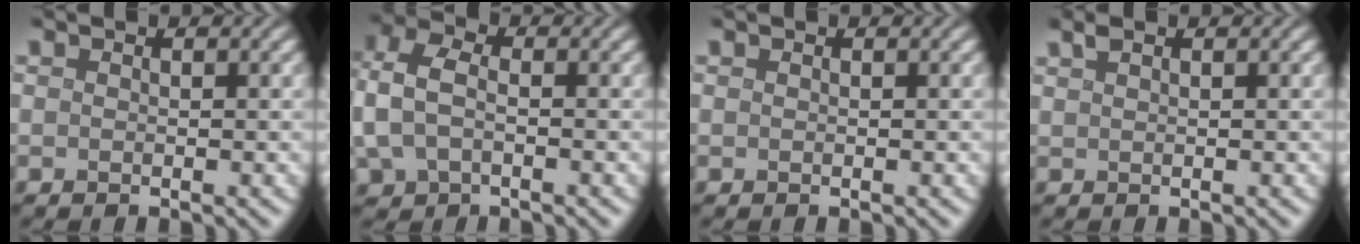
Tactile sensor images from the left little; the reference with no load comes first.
{"total": 5.2, "force": [-0.2, 3.6, 3.7], "torque": [-0.099, 0.005, -0.012]}
{"total": 0.0}
{"total": 1.0, "force": [0.8, 0.2, 0.6], "torque": [-0.014, 0.006, 0.015]}